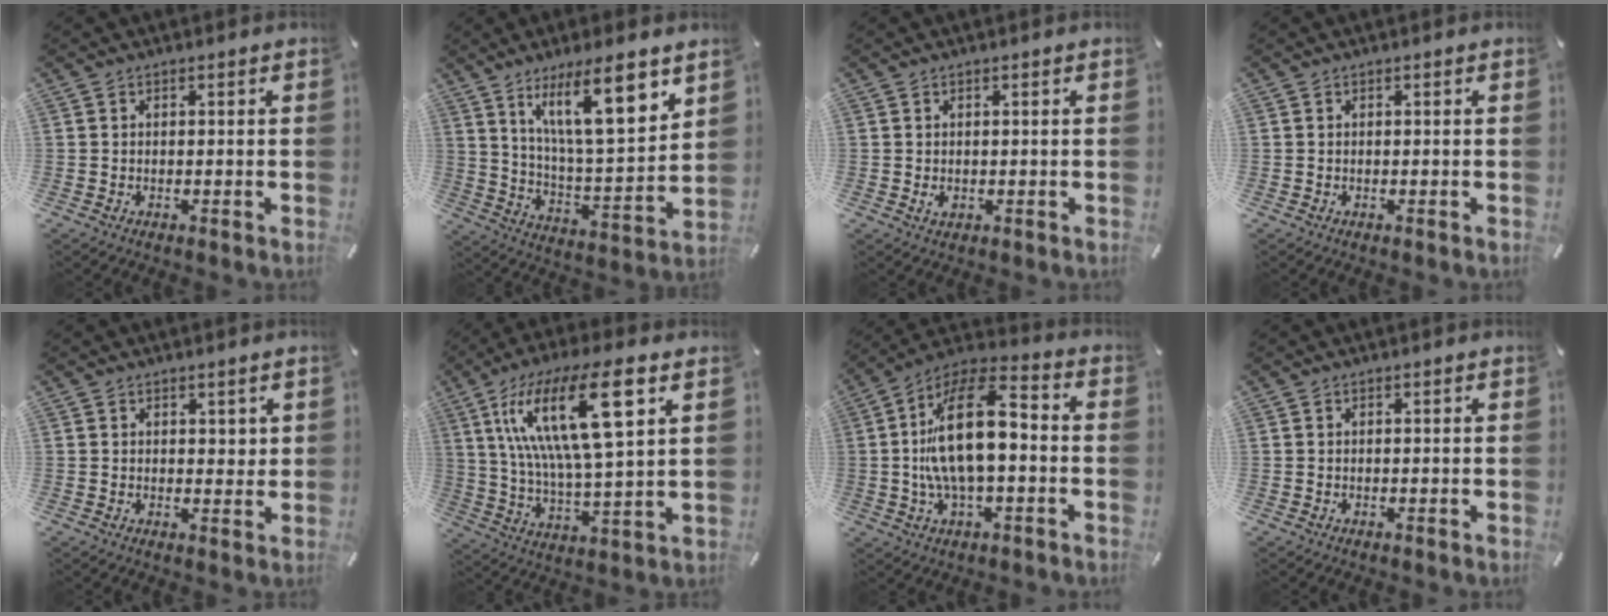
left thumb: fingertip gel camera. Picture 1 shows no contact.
{"total": 17.2, "force": [10.4, 5.1, 12.8], "torque": [-0.212, -0.047, 0.166]}
{"total": 1.4, "force": [-0.1, 1.0, 0.9], "torque": [-0.010, -0.001, -0.004]}
{"total": 0.0}
{"total": 2.1, "force": [1.5, 1.4, 0.6], "torque": [0.004, -0.005, 0.024]}
{"total": 21.2, "force": [8.8, 6.3, 18.3], "torque": [-0.366, -0.019, 0.129]}
{"total": 18.3, "force": [-0.2, 8.4, 16.3], "torque": [-0.320, 0.000, -0.006]}
{"total": 0.0}